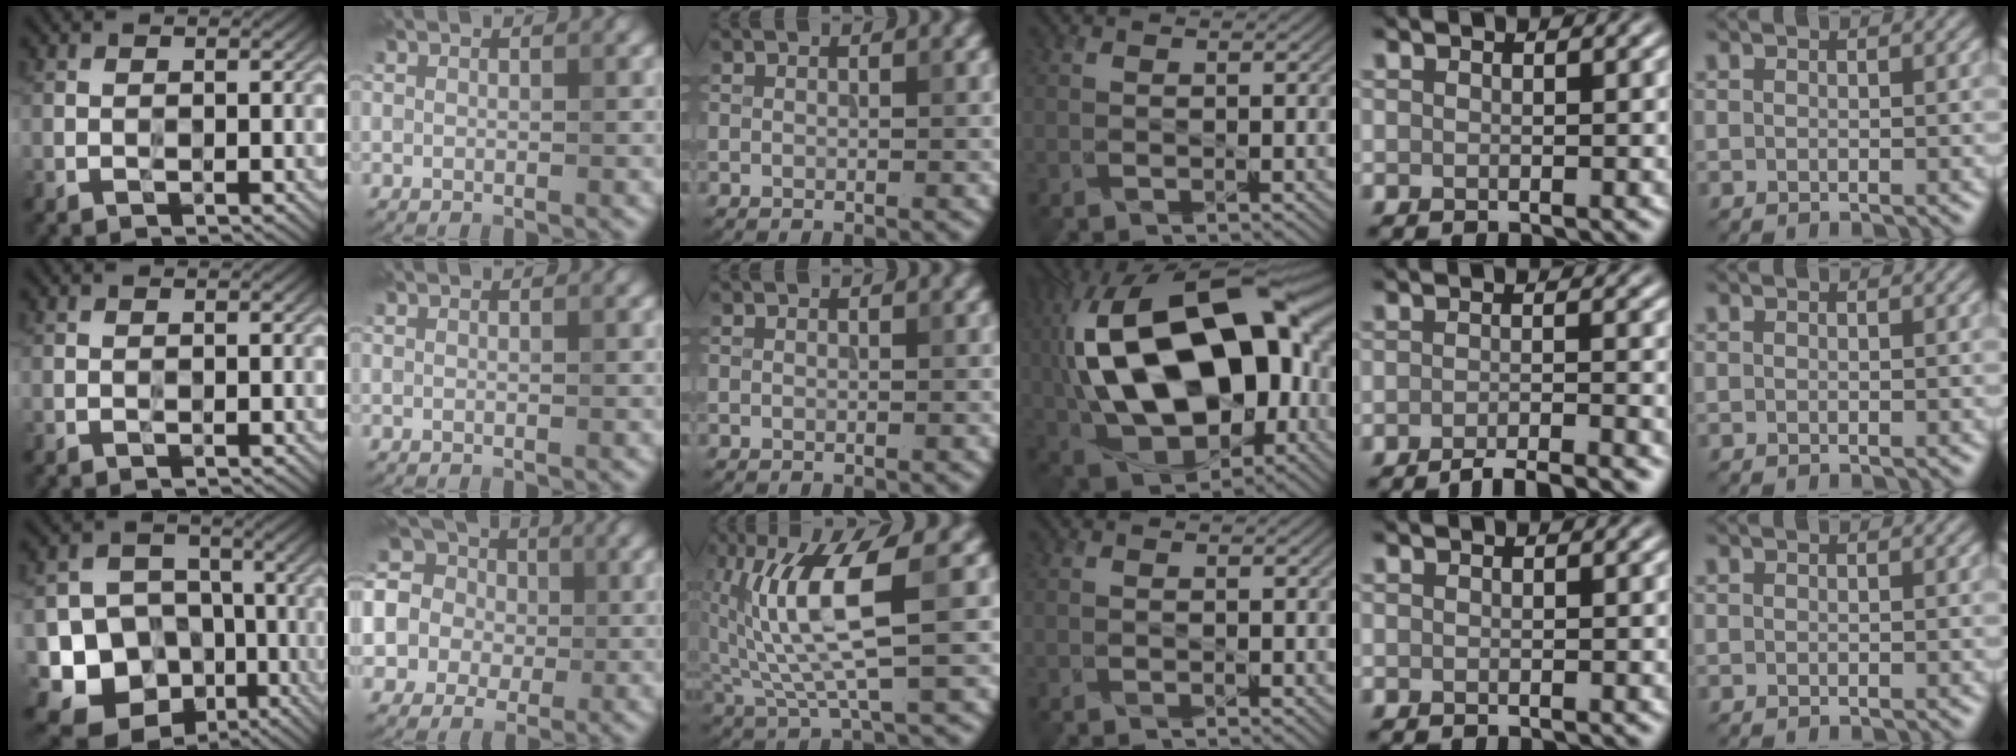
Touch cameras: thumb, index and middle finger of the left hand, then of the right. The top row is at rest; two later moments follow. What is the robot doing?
{"motion": "wipe", "object": "compact mirror"}